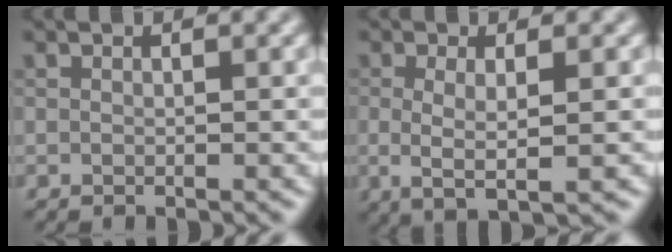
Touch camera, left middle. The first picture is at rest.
{"total": 2.8, "force": [-0.7, 0.5, 2.7], "torque": [-0.054, -0.004, -0.007]}